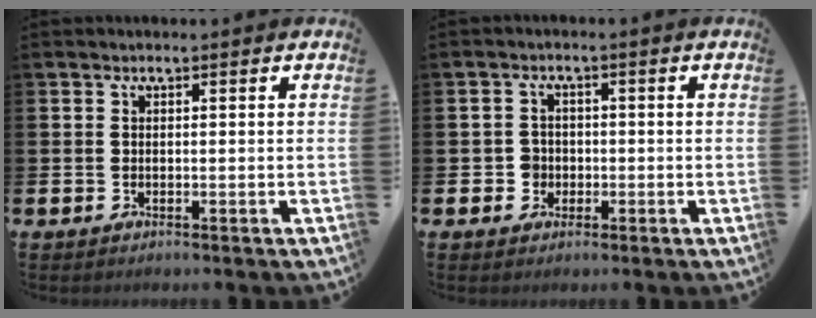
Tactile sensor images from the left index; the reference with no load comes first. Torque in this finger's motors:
{"motor_torque": [0.28, 0.22, 0.00, 0.00]}